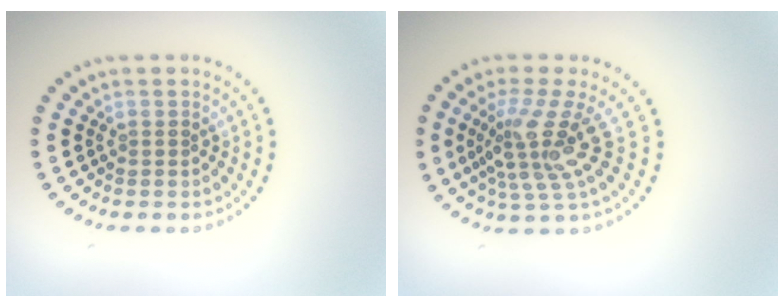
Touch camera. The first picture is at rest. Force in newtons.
{"total": 4.6, "press": 3.2, "slide": 3.4}